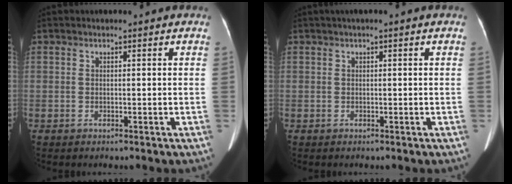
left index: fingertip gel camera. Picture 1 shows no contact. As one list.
[{"total": 0.9, "force": [0.3, 0.1, 0.8], "torque": [-0.019, 0.008, 0.005]}]